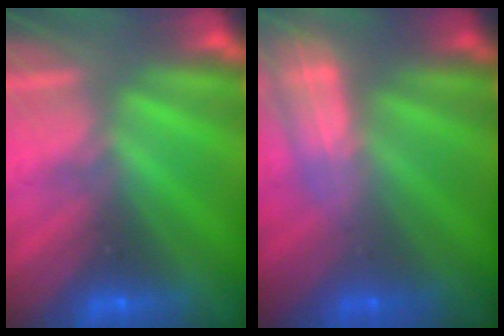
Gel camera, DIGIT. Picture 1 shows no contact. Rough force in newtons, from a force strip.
{"total": 2.4}